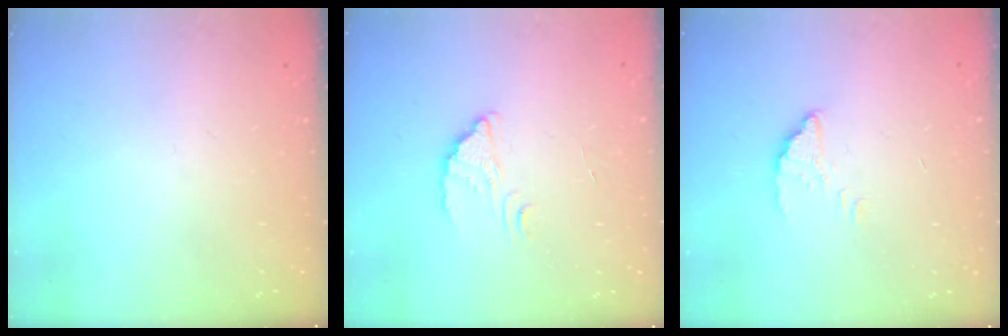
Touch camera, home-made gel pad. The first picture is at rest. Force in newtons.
{"total": 2.6, "press": 2.6, "slide": 0.1}
{"total": 2.1, "press": 2.1, "slide": 0.2}